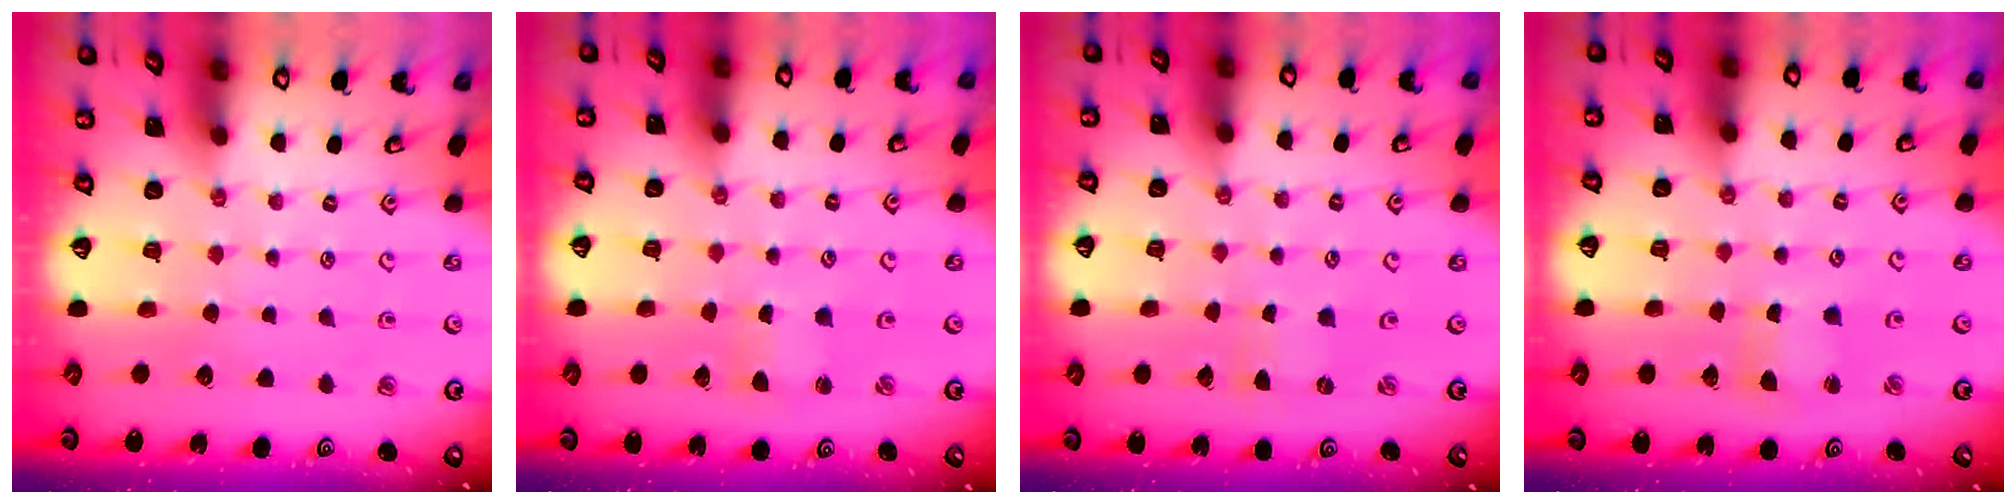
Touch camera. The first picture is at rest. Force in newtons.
{"total": 1.2, "press": 1.2, "slide": 0.2}
{"total": 0.0}
{"total": 2.7, "press": 2.7, "slide": 0.2}